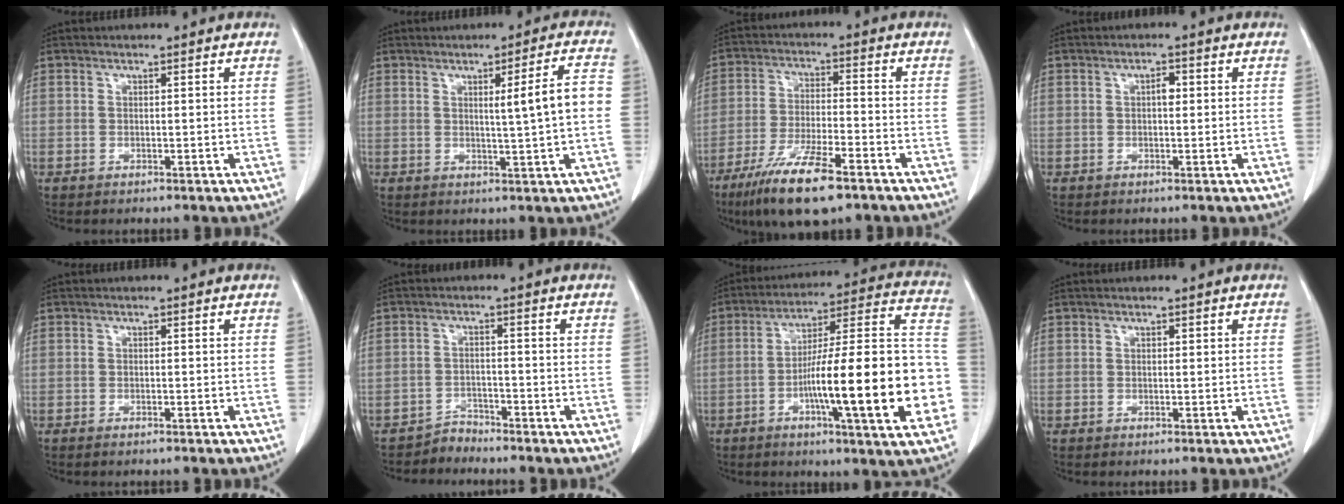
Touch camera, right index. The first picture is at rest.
{"total": 6.5, "force": [0.4, -0.5, 6.5], "torque": [-0.093, 0.003, 0.008]}
{"total": 12.4, "force": [-8.1, 2.1, 9.1], "torque": [-0.171, -0.025, -0.141]}
{"total": 1.6, "force": [0.2, 0.8, 1.4], "torque": [-0.021, 0.004, 0.002]}
{"total": 0.8, "force": [-0.7, 0.0, 0.5], "torque": [-0.011, -0.002, -0.010]}
{"total": 2.3, "force": [-2.1, 0.4, -0.8], "torque": [0.023, -0.005, -0.039]}
{"total": 24.0, "force": [-5.9, 2.0, 23.2], "torque": [-0.280, 0.016, -0.088]}
{"total": 0.0}